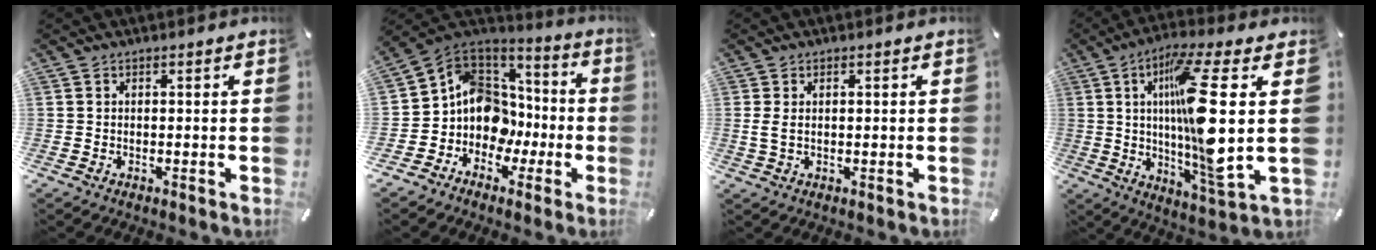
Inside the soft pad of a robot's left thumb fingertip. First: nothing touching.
{"total": 12.7, "force": [-1.9, 11.7, 4.5], "torque": [-0.087, -0.008, -0.024]}
{"total": 2.2, "force": [0.4, 1.1, 1.9], "torque": [-0.045, 0.000, 0.005]}
{"total": 18.2, "force": [3.3, 2.5, 17.7], "torque": [-0.327, -0.028, 0.031]}